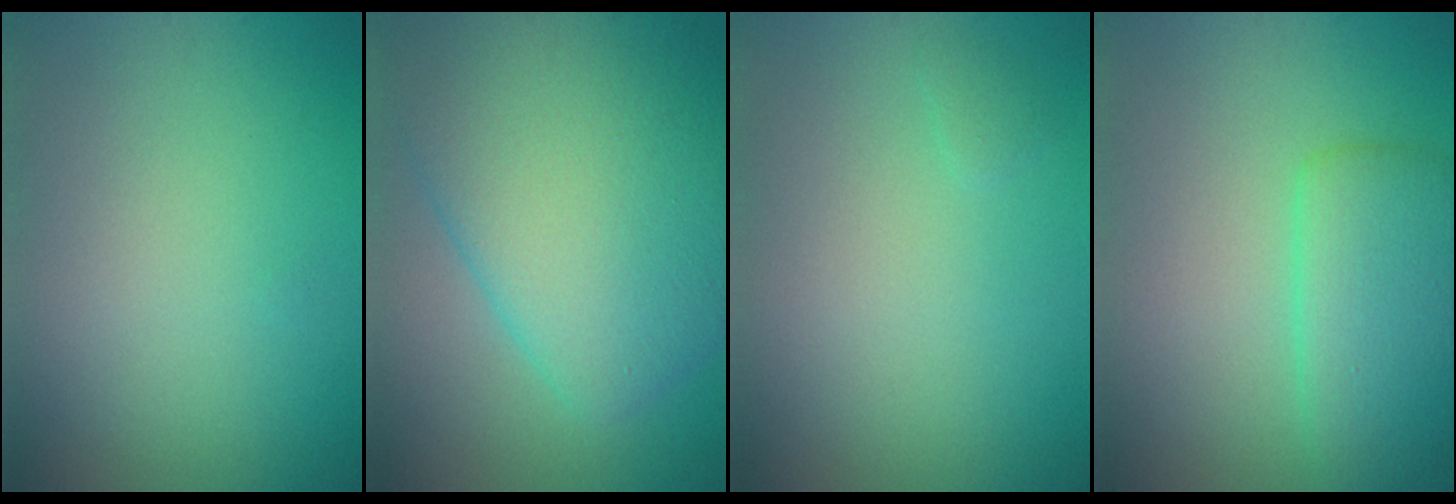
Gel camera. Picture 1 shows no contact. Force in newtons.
{"total": 11.3, "press": 11.3, "slide": 0.3}
{"total": 0.5, "press": 0.5, "slide": 0.0}
{"total": 4.6, "press": 4.6, "slide": 0.2}